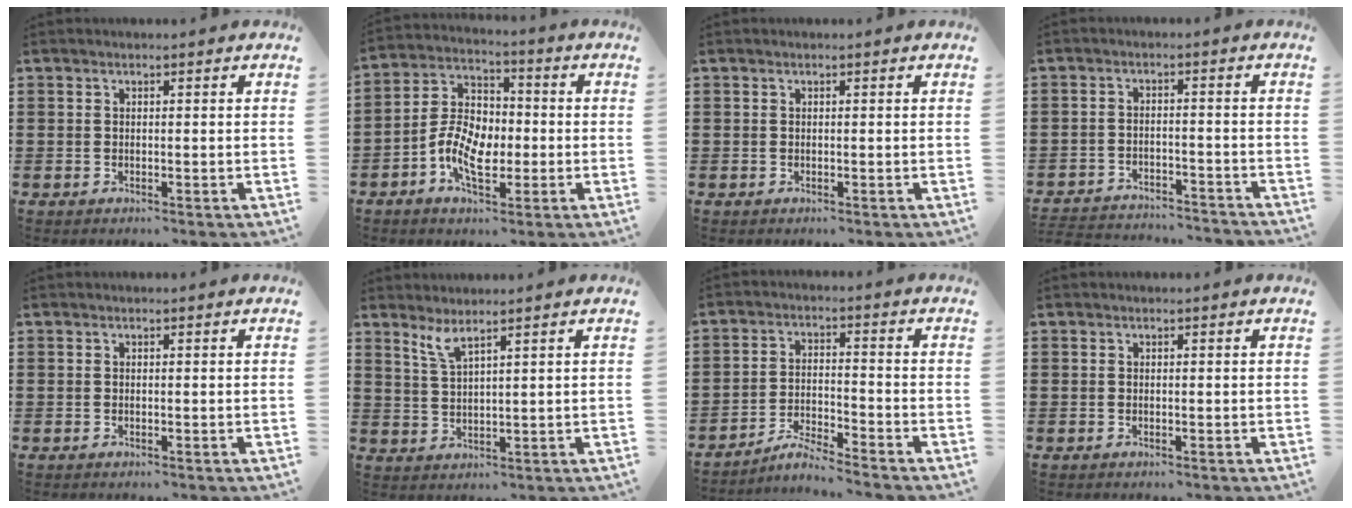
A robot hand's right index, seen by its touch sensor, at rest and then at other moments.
{"total": 8.5, "force": [-2.3, 5.2, 6.3], "torque": [-0.148, 0.006, -0.047]}
{"total": 0.0}
{"total": 3.3, "force": [-3.3, 0.2, 0.2], "torque": [-0.016, -0.001, -0.073]}
{"total": 0.0}
{"total": 3.0, "force": [2.3, 0.2, 1.8], "torque": [-0.041, 0.002, 0.042]}
{"total": 4.3, "force": [-4.1, -0.1, 1.2], "torque": [-0.030, 0.002, -0.083]}
{"total": 0.0}